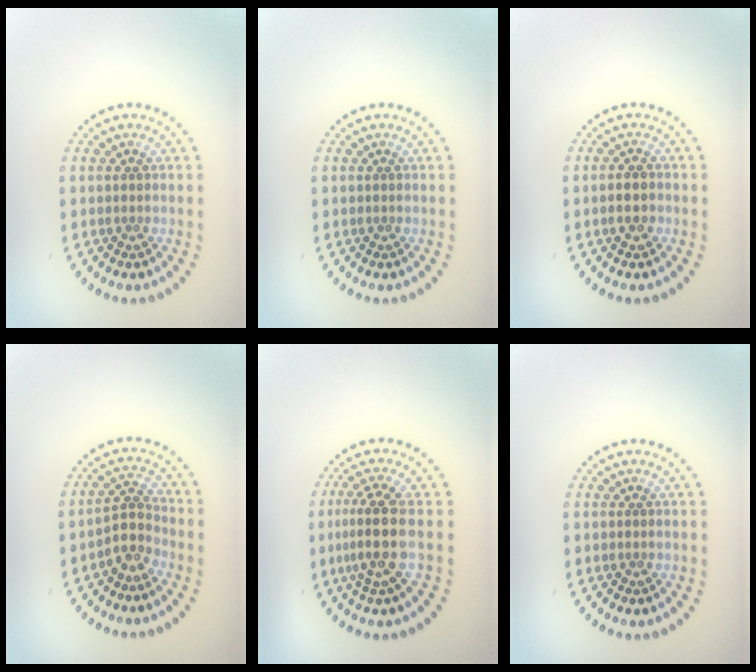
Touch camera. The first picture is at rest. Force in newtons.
{"total": 0.0}
{"total": 2.0, "press": 1.9, "slide": 0.5}
{"total": 2.5, "press": 1.8, "slide": 1.7}
{"total": 3.5, "press": 2.7, "slide": 2.3}
{"total": 0.0}